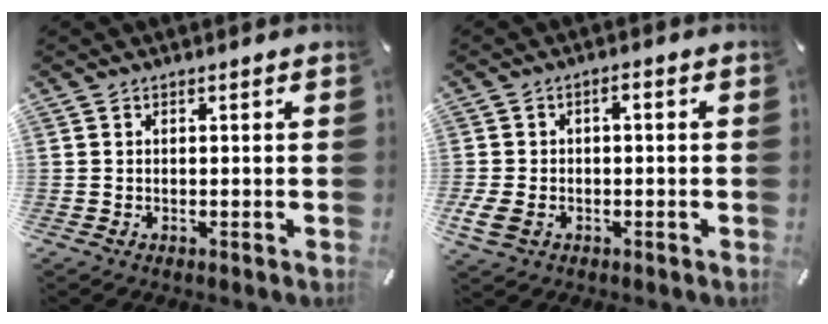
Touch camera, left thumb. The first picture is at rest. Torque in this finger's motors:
{"motor_torque": [0.52, 1.54, 0.26, -0.17, 0.19]}